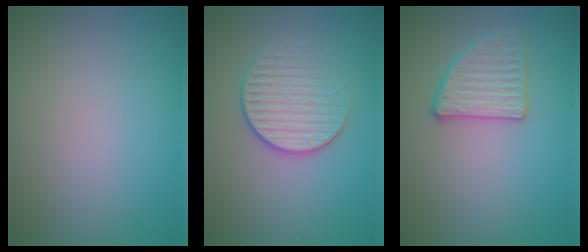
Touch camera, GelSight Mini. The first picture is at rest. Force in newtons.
{"total": 3.3, "press": 2.9, "slide": 1.5}
{"total": 2.8, "press": 2.7, "slide": 0.6}